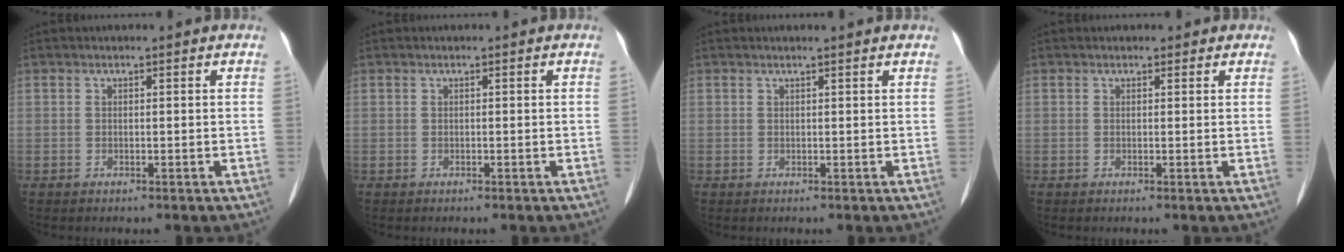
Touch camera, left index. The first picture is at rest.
{"total": 0.0}
{"total": 1.9, "force": [1.8, 0.2, 0.6], "torque": [-0.015, 0.016, 0.021]}
{"total": 1.3, "force": [0.9, 0.8, 0.2], "torque": [0.006, 0.002, 0.007]}